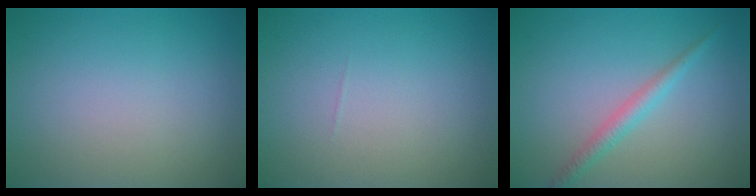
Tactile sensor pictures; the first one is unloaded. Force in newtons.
{"total": 0.0}
{"total": 1.9, "press": 1.9, "slide": 0.1}